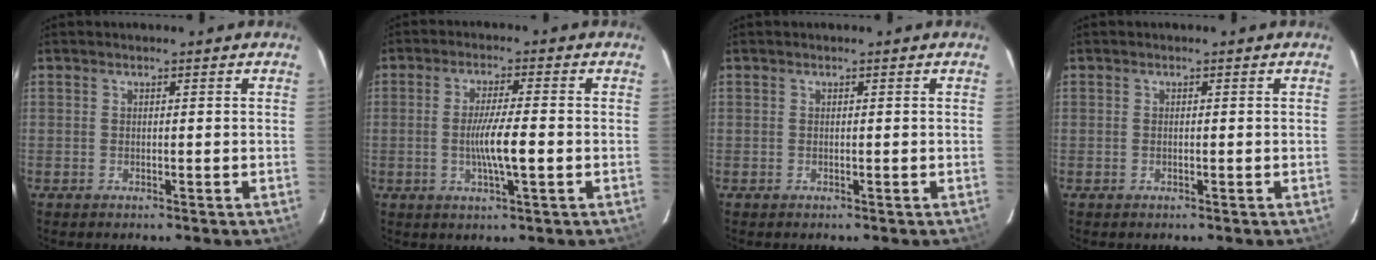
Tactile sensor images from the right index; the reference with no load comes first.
{"total": 6.7, "force": [-1.3, 0.3, 6.6], "torque": [-0.116, -0.008, -0.022]}
{"total": 0.0}
{"total": 0.0}